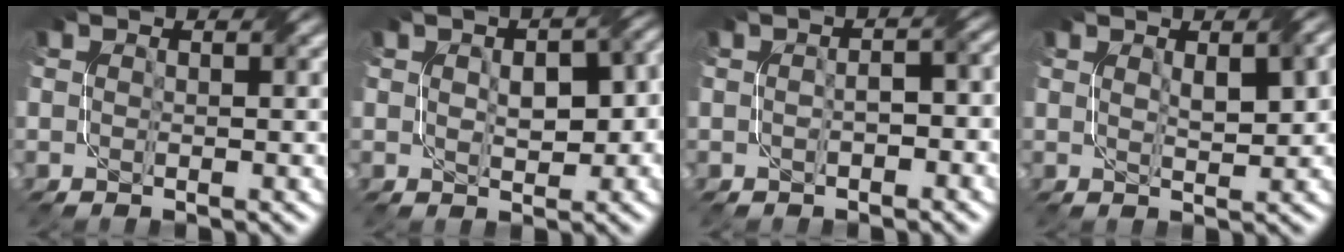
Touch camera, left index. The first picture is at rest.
{"total": 5.8, "force": [0.4, 3.3, 4.8], "torque": [-0.054, 0.007, 0.018]}
{"total": 2.9, "force": [-0.7, 1.4, 2.5], "torque": [-0.036, 0.002, -0.007]}
{"total": 3.5, "force": [1.2, 1.0, 3.1], "torque": [-0.053, 0.002, 0.024]}